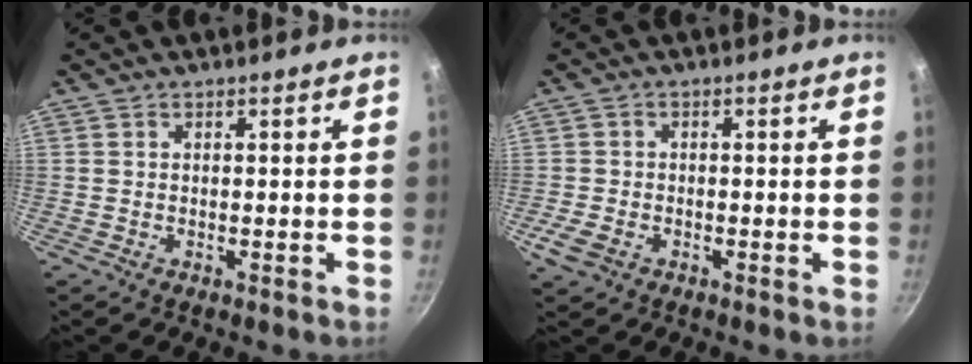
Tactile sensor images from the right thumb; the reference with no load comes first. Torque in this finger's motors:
{"motor_torque": [0.27, -0.02, 0.51, -0.06, 0.02]}